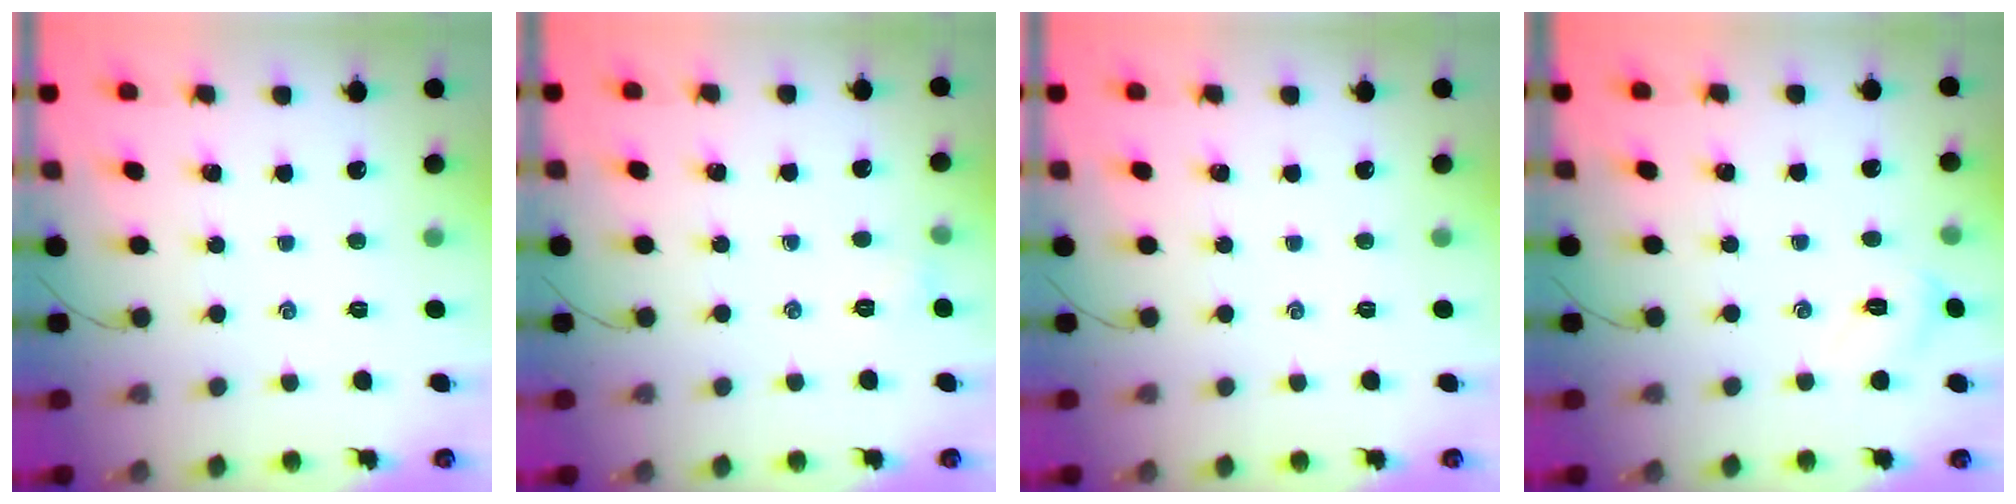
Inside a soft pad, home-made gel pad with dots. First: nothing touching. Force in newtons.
{"total": 2.9, "press": 2.7, "slide": 1.0}
{"total": 0.0}
{"total": 3.6, "press": 3.5, "slide": 0.9}